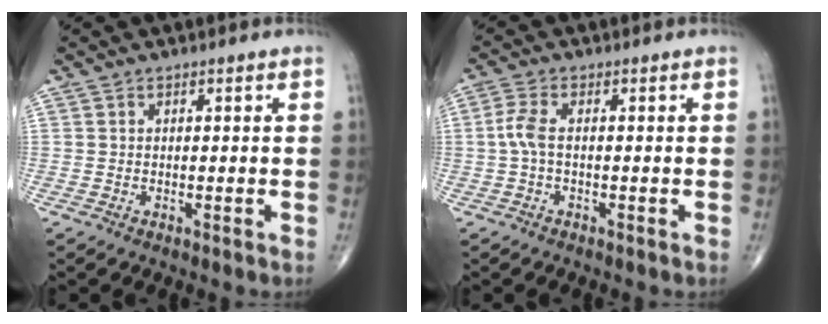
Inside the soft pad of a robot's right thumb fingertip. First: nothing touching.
{"total": 3.4, "force": [-0.3, 1.3, 3.2], "torque": [-0.083, 0.003, -0.014]}